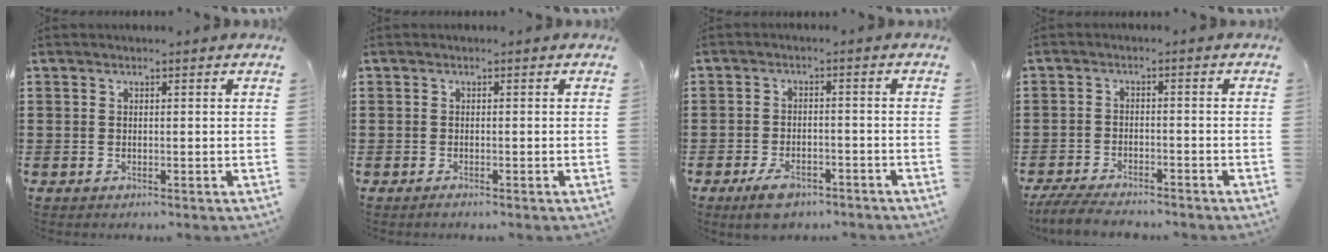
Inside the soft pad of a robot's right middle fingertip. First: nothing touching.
{"total": 0.6, "force": [-0.5, 0.1, 0.3], "torque": [-0.008, -0.003, -0.010]}
{"total": 4.3, "force": [-3.3, 1.8, 2.2], "torque": [-0.043, 0.008, -0.064]}
{"total": 4.5, "force": [-4.3, 0.8, 1.1], "torque": [-0.031, -0.001, -0.090]}